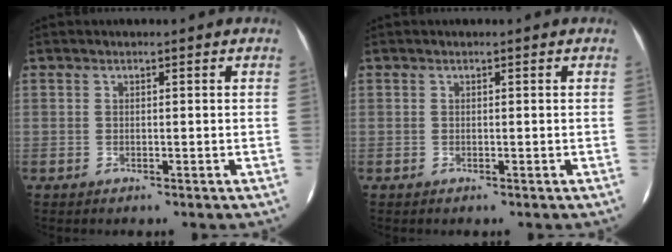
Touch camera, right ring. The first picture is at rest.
{"total": 0.0}